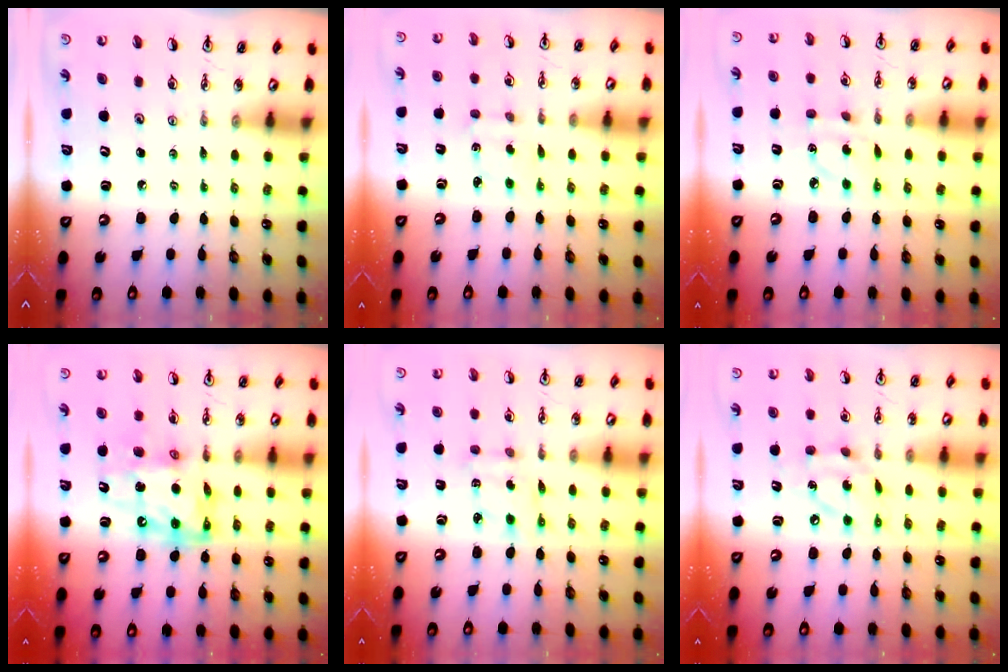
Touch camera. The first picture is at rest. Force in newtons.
{"total": 2.8, "press": 2.8, "slide": 0.5}
{"total": 5.0, "press": 4.9, "slide": 0.4}
{"total": 12.4, "press": 12.3, "slide": 1.1}
{"total": 2.9, "press": 2.9, "slide": 0.2}
{"total": 10.6, "press": 10.6, "slide": 0.7}